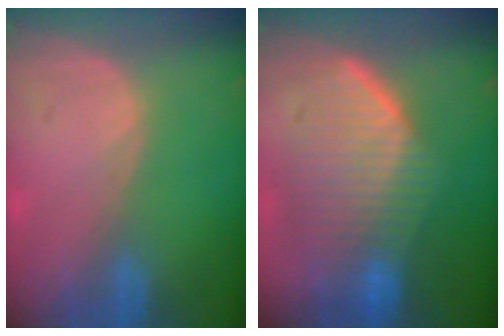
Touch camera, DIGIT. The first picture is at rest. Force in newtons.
{"total": 9.5, "press": 9.1, "slide": 3.0}